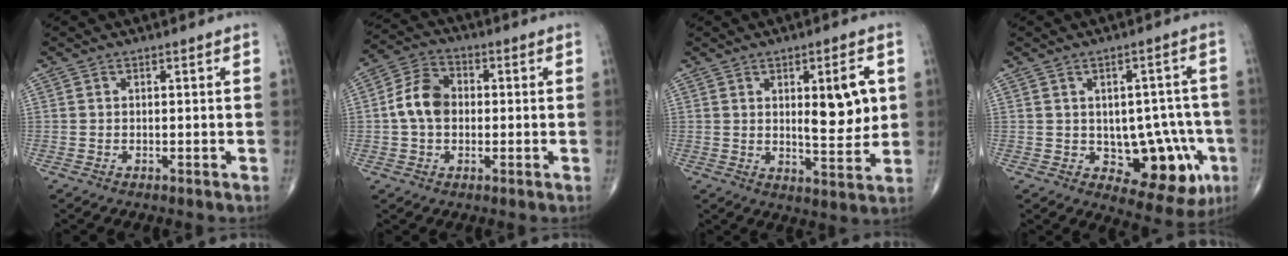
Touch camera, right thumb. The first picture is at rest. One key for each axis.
{"total": 8.2, "fx": -0.1, "fy": 6.0, "fz": 5.5, "tx": -0.094, "ty": 0.022, "tz": -0.012}
{"total": 10.3, "fx": 2.3, "fy": 3.6, "fz": 9.3, "tx": -0.114, "ty": -0.021, "tz": 0.038}
{"total": 13.1, "fx": -3.1, "fy": 7.5, "fz": 10.3, "tx": -0.077, "ty": 0.013, "tz": -0.025}